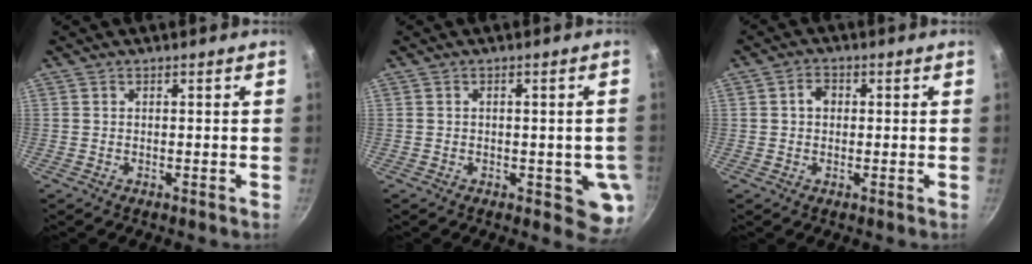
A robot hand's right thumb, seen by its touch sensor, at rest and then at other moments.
{"total": 6.6, "force": [-1.2, 3.1, 5.7], "torque": [-0.044, -0.004, -0.013]}
{"total": 3.0, "force": [0.4, 2.4, 1.8], "torque": [-0.015, 0.007, 0.003]}